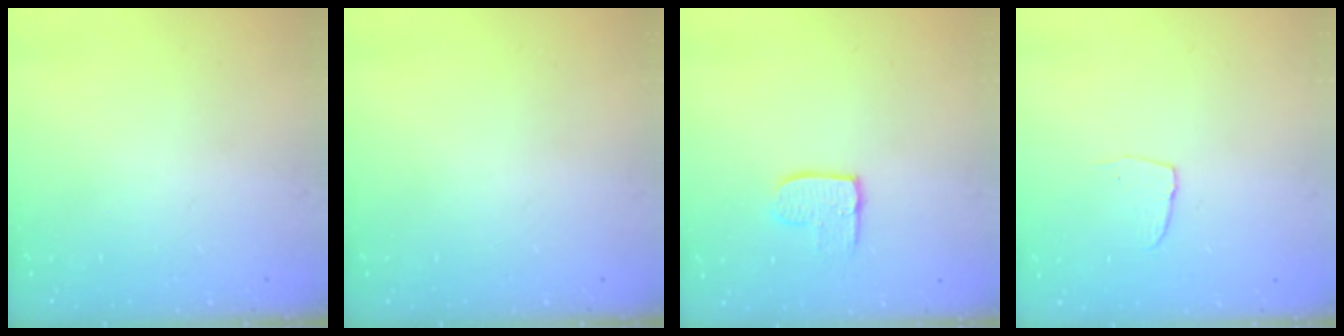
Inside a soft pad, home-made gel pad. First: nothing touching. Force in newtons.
{"total": 0.0}
{"total": 7.0, "press": 7.0, "slide": 0.4}
{"total": 4.3, "press": 4.3, "slide": 0.3}